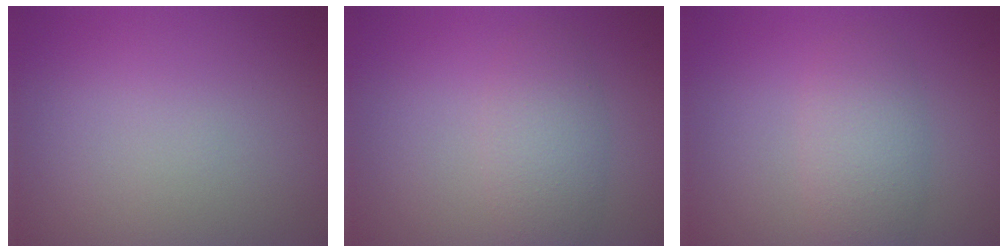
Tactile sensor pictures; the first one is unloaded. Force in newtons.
{"total": 3.1, "press": 3.1, "slide": 0.1}
{"total": 3.3, "press": 3.3, "slide": 0.1}